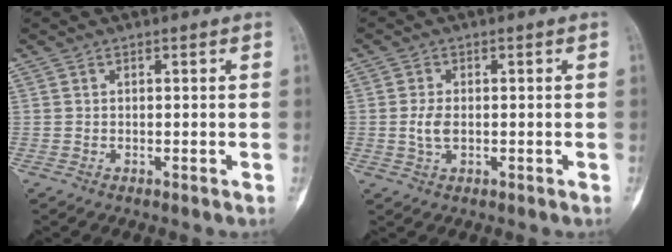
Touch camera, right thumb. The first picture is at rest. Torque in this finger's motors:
{"motor_torque": [1.13, -0.32, 0.36, -0.34, -0.15]}